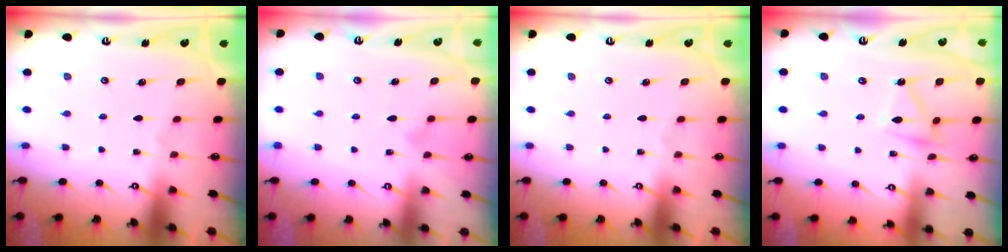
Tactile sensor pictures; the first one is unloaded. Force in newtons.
{"total": 6.0, "press": 6.0, "slide": 0.3}
{"total": 0.0}
{"total": 7.3, "press": 7.2, "slide": 0.4}